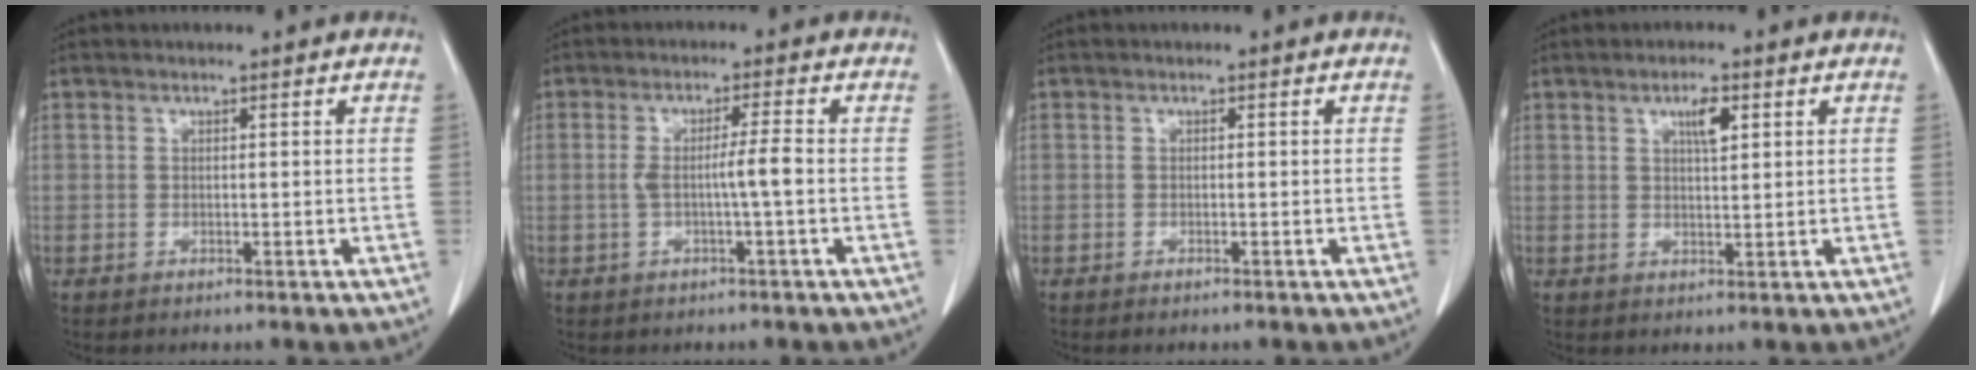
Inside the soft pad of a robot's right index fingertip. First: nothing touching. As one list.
[{"total": 3.9, "force": [-0.7, -0.3, 3.8], "torque": [-0.069, 0.007, -0.008]}, {"total": 0.8, "force": [-0.7, 0.1, 0.4], "torque": [-0.012, -0.003, -0.008]}, {"total": 3.3, "force": [1.5, 0.8, 2.9], "torque": [-0.050, 0.000, 0.026]}]